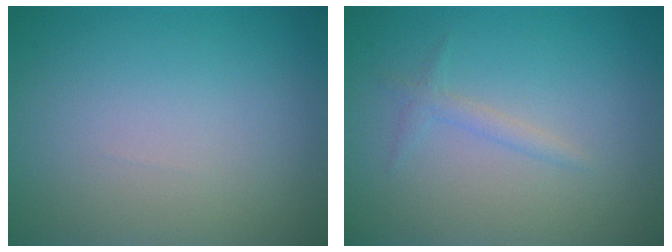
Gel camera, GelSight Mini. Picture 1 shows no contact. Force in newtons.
{"total": 1.1, "press": 1.1, "slide": 0.1}